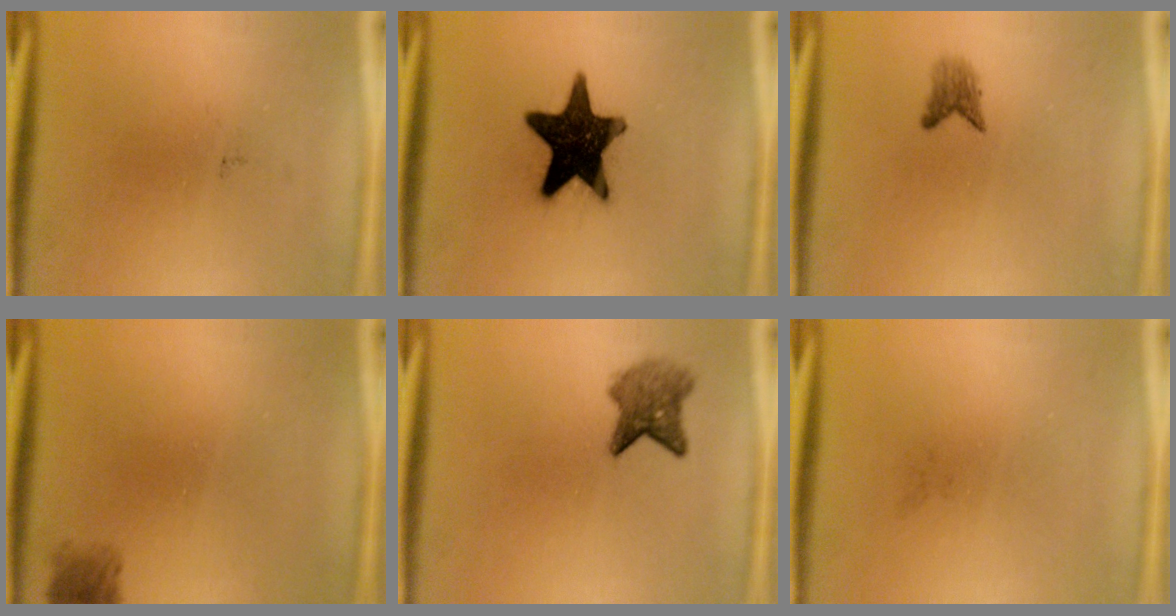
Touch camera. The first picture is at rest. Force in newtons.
{"total": 17.4}
{"total": 1.8}
{"total": 2.1}
{"total": 4.5}
{"total": 0.0}